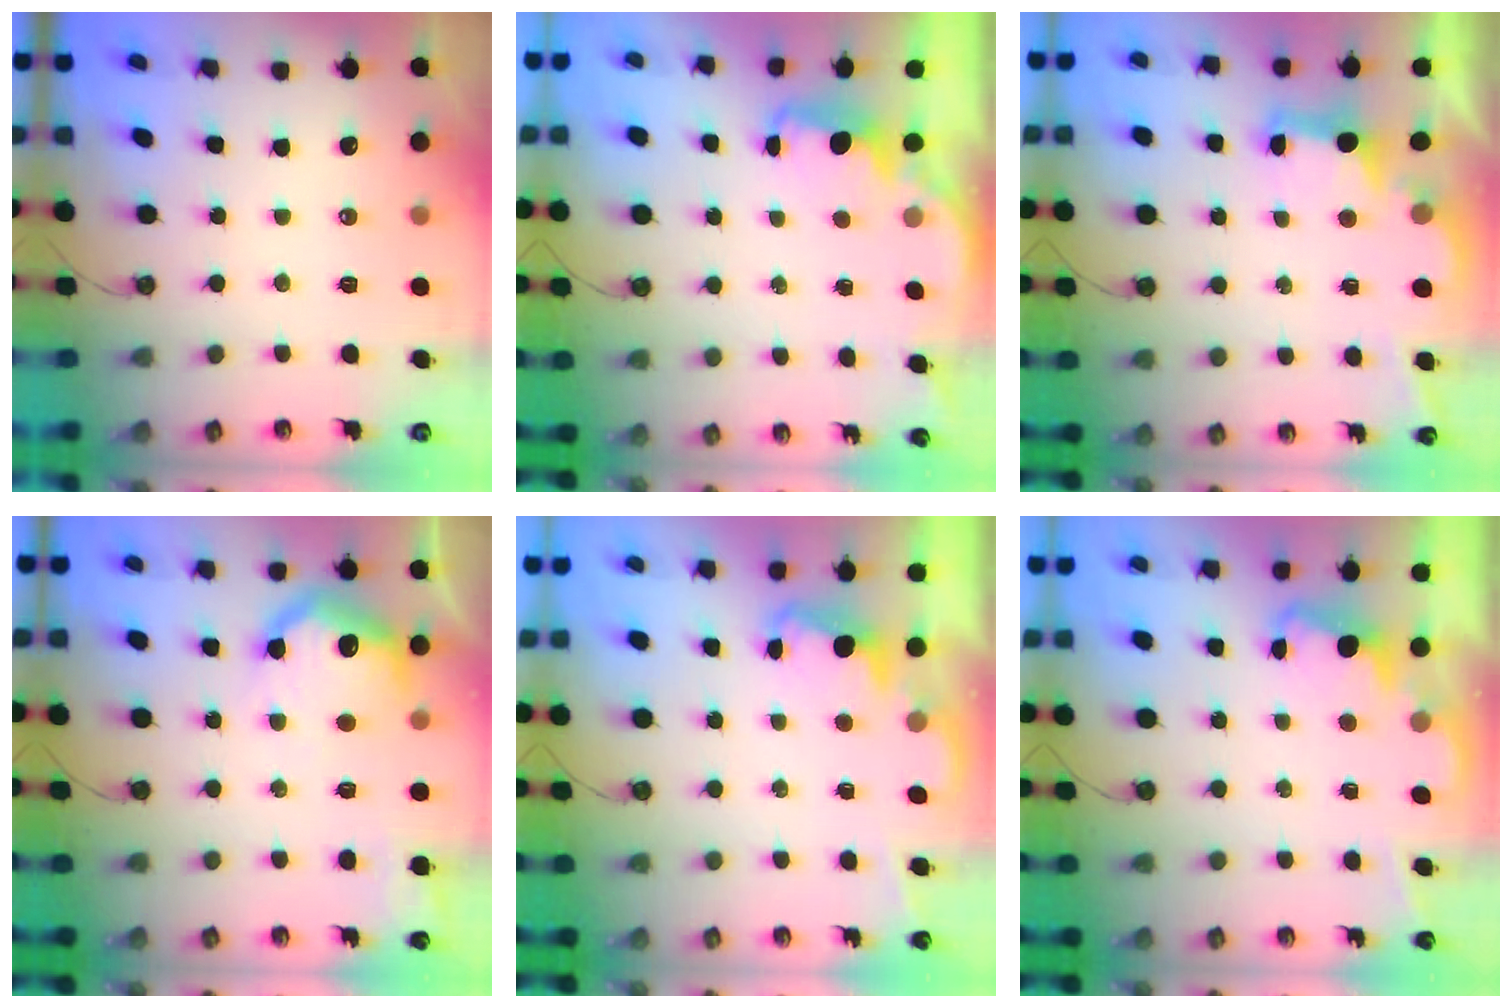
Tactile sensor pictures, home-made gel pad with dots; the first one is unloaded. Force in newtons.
{"total": 2.0, "press": 1.8, "slide": 0.8}
{"total": 2.8, "press": 2.7, "slide": 0.9}
{"total": 15.8, "press": 15.7, "slide": 1.2}
{"total": 2.3, "press": 2.3, "slide": 0.5}
{"total": 2.5, "press": 2.4, "slide": 0.6}